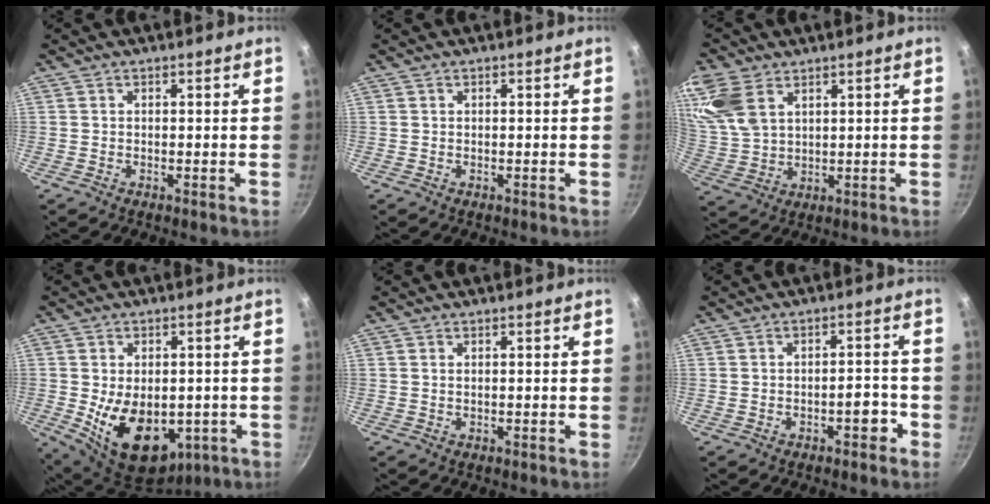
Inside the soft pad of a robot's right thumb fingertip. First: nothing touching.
{"total": 0.0}
{"total": 13.0, "force": [6.6, 8.1, 7.7], "torque": [-0.168, -0.004, 0.142]}
{"total": 16.4, "force": [-3.0, 10.6, 12.2], "torque": [-0.167, -0.013, -0.022]}
{"total": 0.0}
{"total": 3.8, "force": [-2.0, 1.7, 2.7], "torque": [-0.016, 0.028, -0.025]}